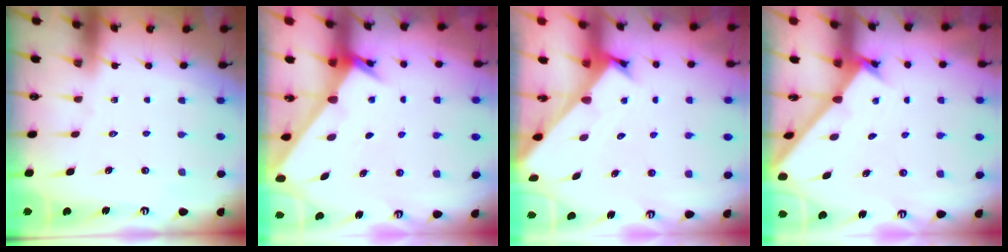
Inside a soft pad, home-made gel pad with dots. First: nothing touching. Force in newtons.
{"total": 2.4, "press": 2.4, "slide": 0.2}
{"total": 2.6, "press": 2.6, "slide": 0.3}
{"total": 1.6, "press": 1.6, "slide": 0.1}